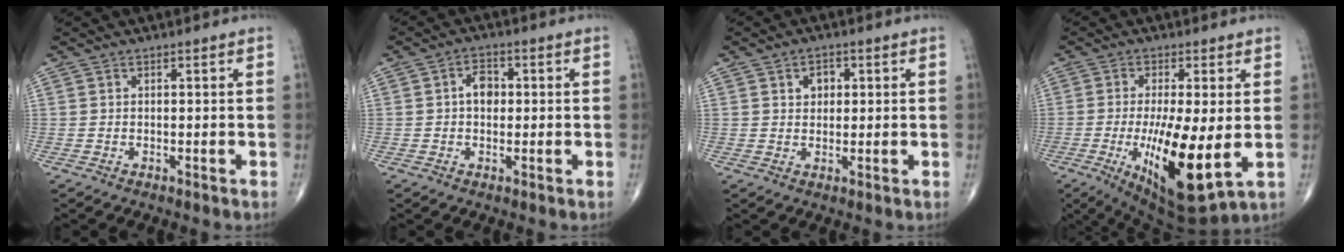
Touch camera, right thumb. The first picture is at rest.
{"total": 4.1, "force": [0.3, 2.8, 2.9], "torque": [-0.035, 0.011, 0.000]}
{"total": 3.4, "force": [1.0, 2.6, 1.9], "torque": [-0.013, -0.001, 0.014]}
{"total": 15.2, "force": [-2.4, 4.2, 14.4], "torque": [-0.259, -0.031, -0.028]}